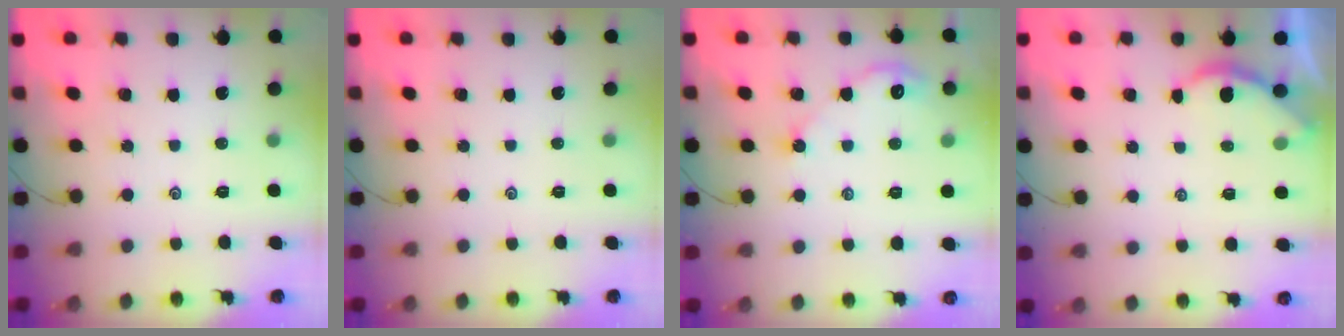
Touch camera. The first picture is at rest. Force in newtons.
{"total": 0.0}
{"total": 4.3, "press": 4.3, "slide": 0.7}
{"total": 2.3, "press": 2.3, "slide": 0.2}